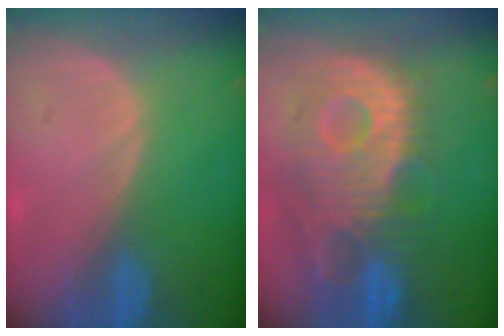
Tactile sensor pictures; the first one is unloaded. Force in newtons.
{"total": 11.8, "press": 10.6, "slide": 5.2}